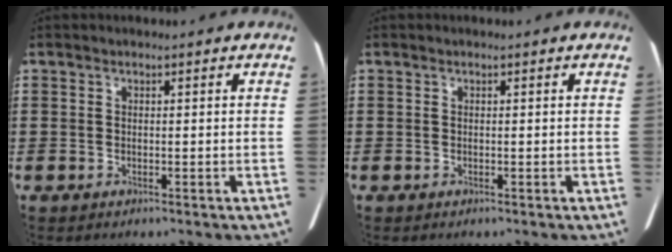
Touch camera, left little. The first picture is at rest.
{"total": 0.0}